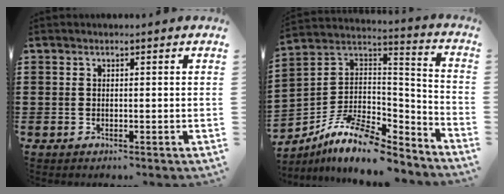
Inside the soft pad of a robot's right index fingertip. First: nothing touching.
{"total": 10.8, "force": [-8.3, 3.9, 5.8], "torque": [-0.123, 0.018, -0.163]}